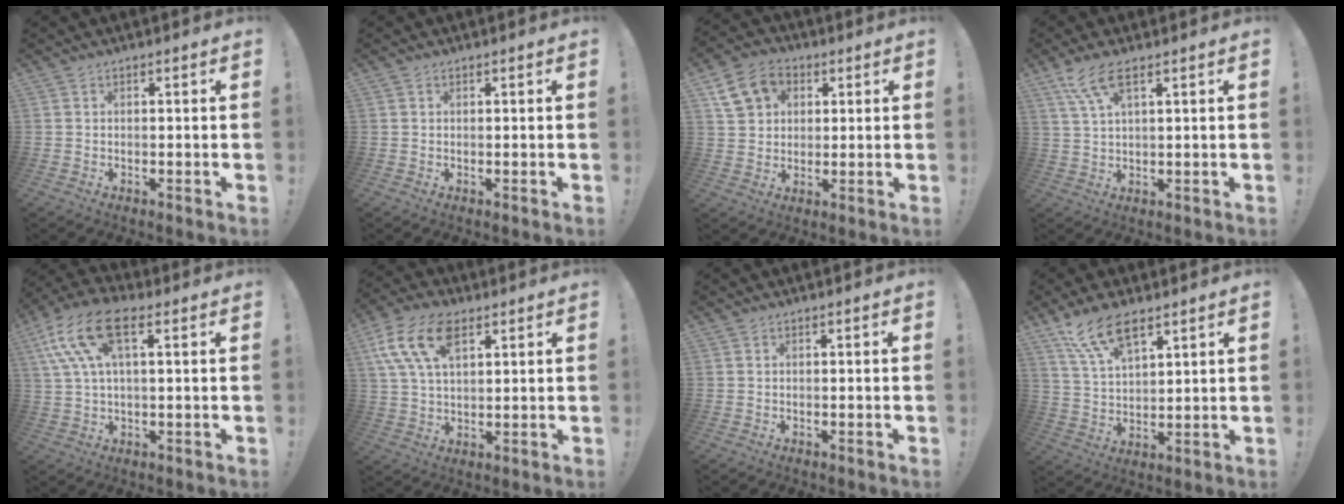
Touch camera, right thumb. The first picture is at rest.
{"total": 0.0}
{"total": 11.1, "force": [4.5, 9.0, 4.9], "torque": [-0.081, -0.006, 0.094]}
{"total": 7.6, "force": [4.4, 2.0, 5.9], "torque": [-0.126, -0.007, 0.085]}
{"total": 14.8, "force": [5.8, 6.7, 11.9], "torque": [-0.243, -0.004, 0.105]}
{"total": 14.0, "force": [6.1, 7.7, 10.0], "torque": [-0.208, -0.008, 0.113]}
{"total": 0.0}
{"total": 11.4, "force": [7.7, 4.5, 7.2], "torque": [-0.138, -0.027, 0.143]}